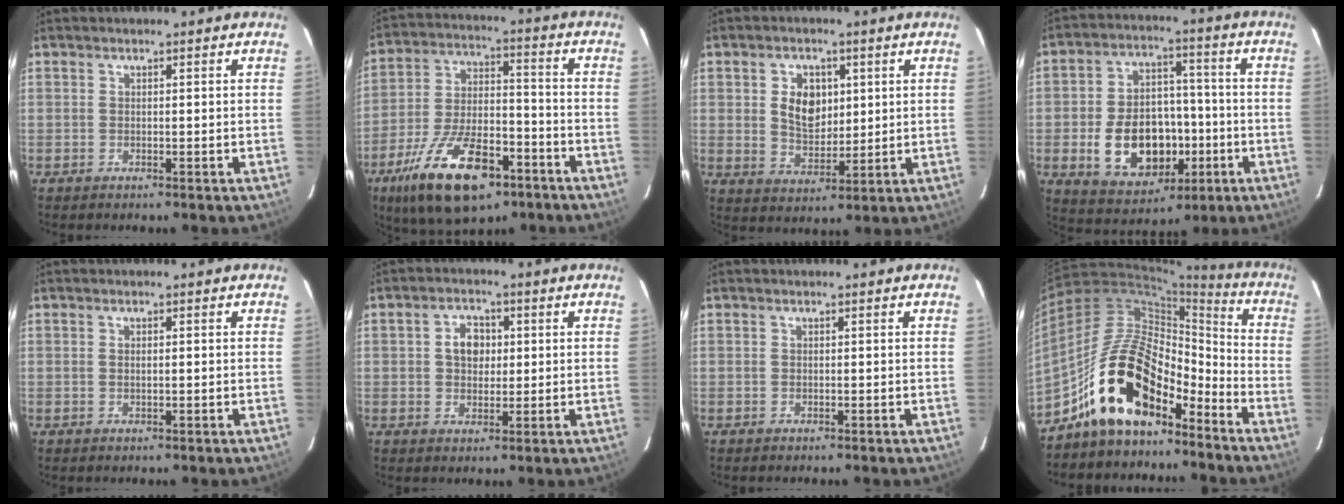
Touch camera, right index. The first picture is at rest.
{"total": 20.0, "force": [-11.7, 8.4, 13.9], "torque": [-0.264, -0.019, -0.190]}
{"total": 7.4, "force": [1.7, 5.2, 5.1], "torque": [-0.088, 0.006, 0.039]}
{"total": 15.6, "force": [-4.2, 10.7, 10.6], "torque": [-0.217, 0.016, -0.043]}
{"total": 0.7, "force": [0.1, 0.2, 0.7], "torque": [-0.014, 0.002, 0.002]}
{"total": 4.8, "force": [0.8, 3.7, 2.9], "torque": [-0.048, 0.015, 0.015]}
{"total": 0.0}
{"total": 18.1, "force": [-11.4, 8.5, 11.1], "torque": [-0.201, 0.029, -0.185]}